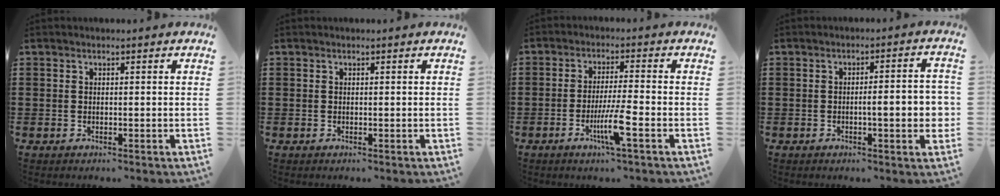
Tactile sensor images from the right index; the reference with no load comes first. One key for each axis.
{"total": 0.0}
{"total": 6.4, "fx": -2.6, "fy": 0.1, "fz": 5.9, "tx": -0.117, "ty": -0.020, "tz": -0.049}
{"total": 5.9, "fx": -0.9, "fy": 0.8, "fz": 5.8, "tx": -0.077, "ty": -0.007, "tz": -0.019}